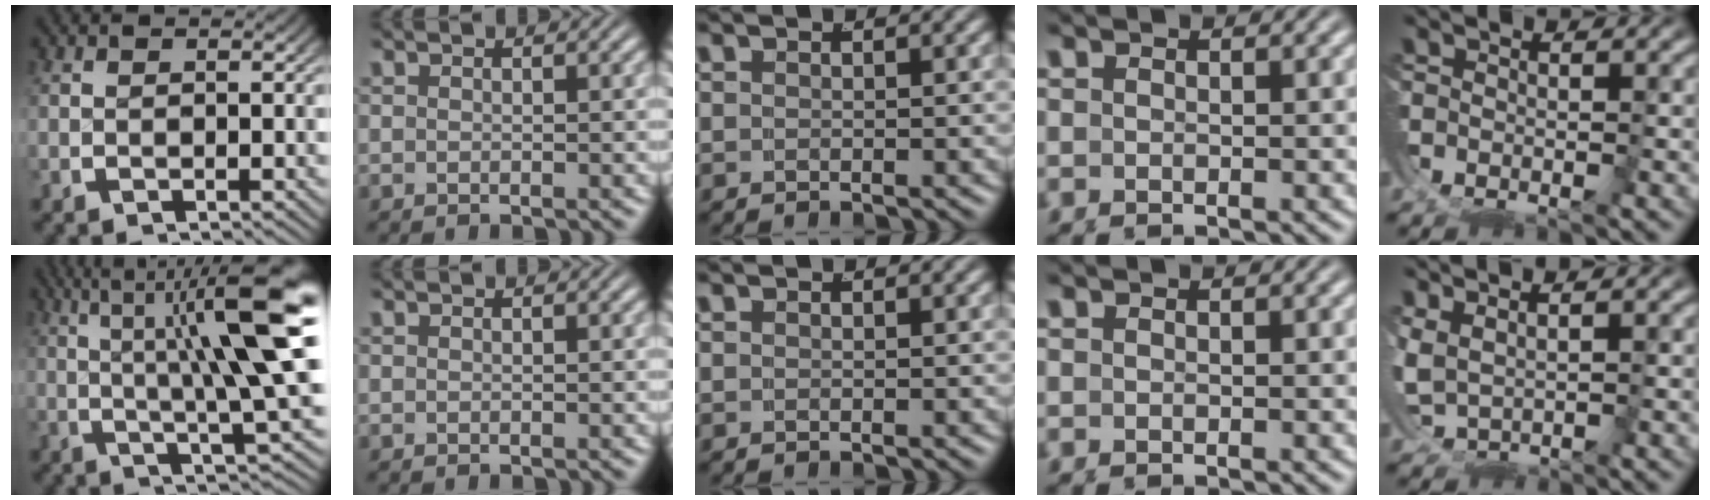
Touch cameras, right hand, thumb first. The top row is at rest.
{"thumb": {"total": 10.6, "force": [1.3, 3.8, 9.8], "torque": [-0.135, -0.009, 0.017]}, "little": {"total": 3.2, "force": [0.4, 2.8, 1.6], "torque": [-0.068, -0.013, 0.020]}}